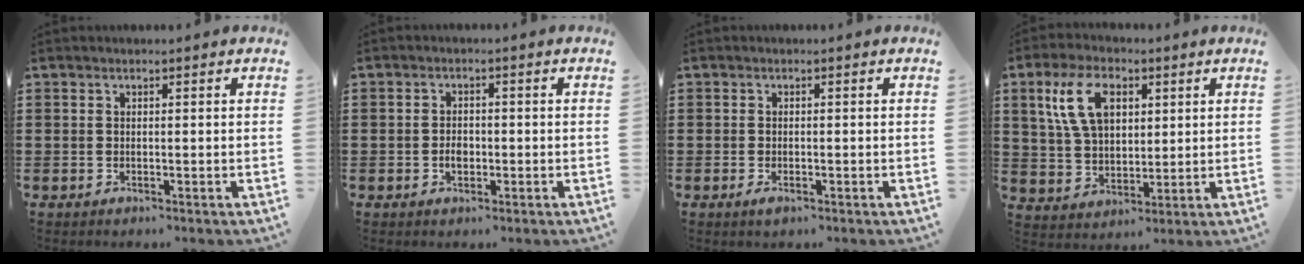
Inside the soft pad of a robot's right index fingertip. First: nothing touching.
{"total": 2.2, "force": [-0.6, 1.4, 1.6], "torque": [-0.030, 0.004, -0.011]}
{"total": 1.2, "force": [-0.6, 0.5, 0.9], "torque": [-0.018, -0.002, -0.011]}
{"total": 9.5, "force": [3.6, 5.7, 6.6], "torque": [-0.140, 0.012, 0.062]}